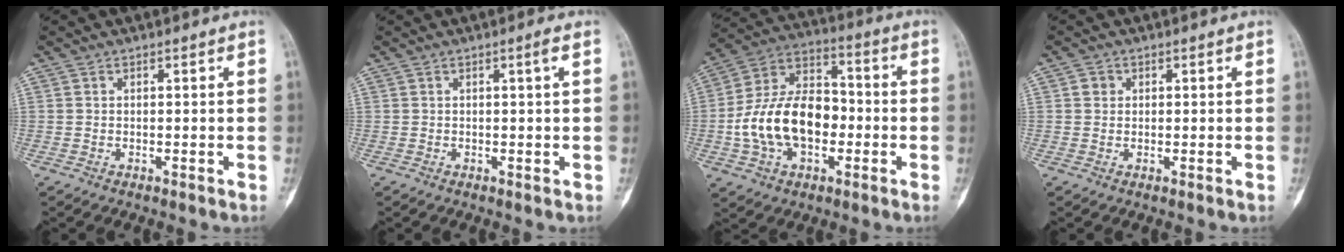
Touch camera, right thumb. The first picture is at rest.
{"total": 1.8, "force": [0.3, -0.2, 1.7], "torque": [-0.032, 0.003, 0.007]}
{"total": 17.7, "force": [-2.9, 11.5, 13.1], "torque": [-0.226, 0.041, -0.051]}
{"total": 1.5, "force": [0.4, 1.4, 0.4], "torque": [0.000, 0.001, 0.003]}